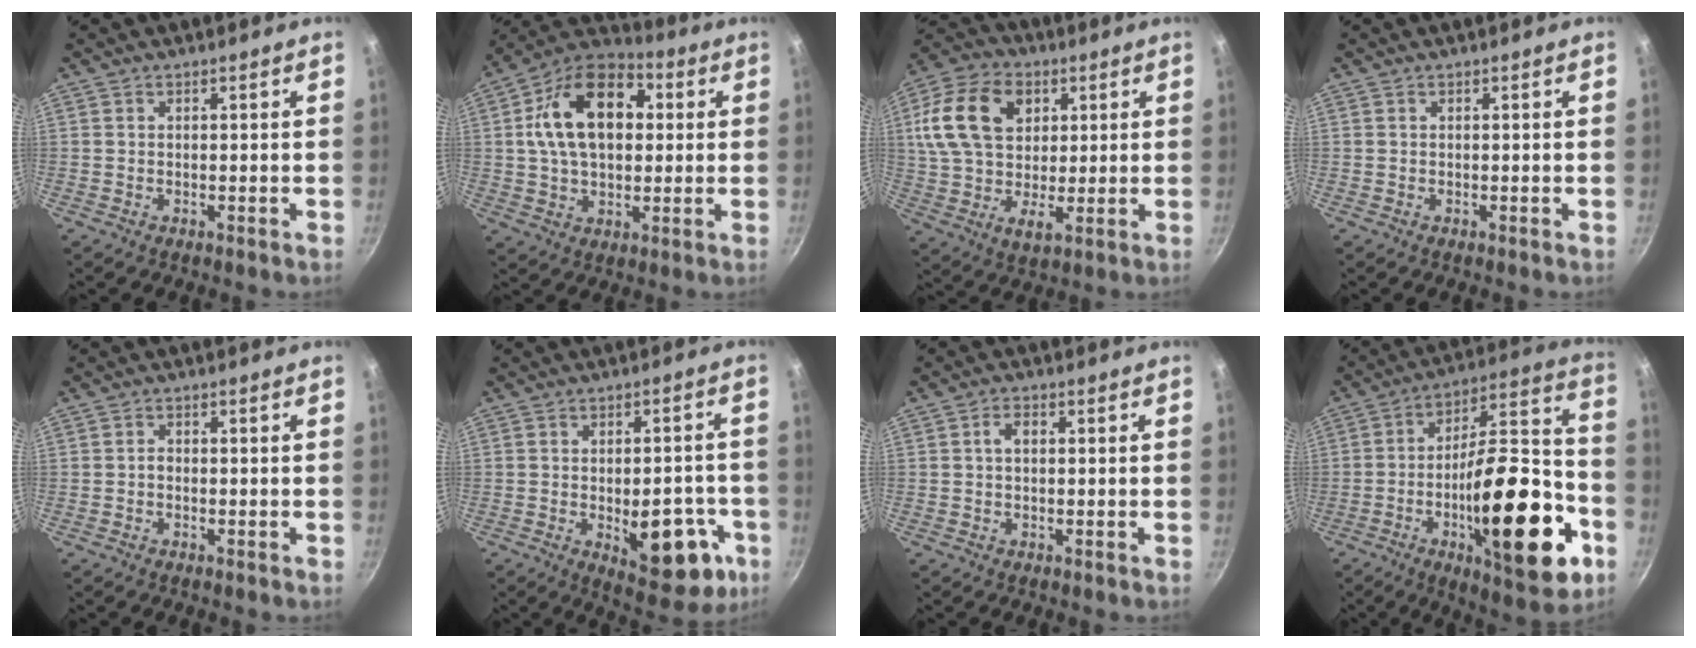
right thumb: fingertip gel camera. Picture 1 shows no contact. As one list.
[{"total": 18.5, "force": [3.5, 12.2, 13.5], "torque": [-0.200, 0.024, 0.040]}, {"total": 17.8, "force": [5.2, 12.3, 11.8], "torque": [-0.201, 0.005, 0.083]}, {"total": 0.0}, {"total": 1.0, "force": [-0.3, 0.7, 0.6], "torque": [-0.008, 0.006, -0.008]}, {"total": 14.3, "force": [-4.2, 7.0, 11.7], "torque": [-0.107, 0.008, -0.043]}, {"total": 2.4, "force": [0.3, 1.6, 1.8], "torque": [-0.027, 0.007, 0.003]}, {"total": 29.7, "force": [-9.8, 10.6, 26.0], "torque": [-0.356, 0.048, -0.148]}]